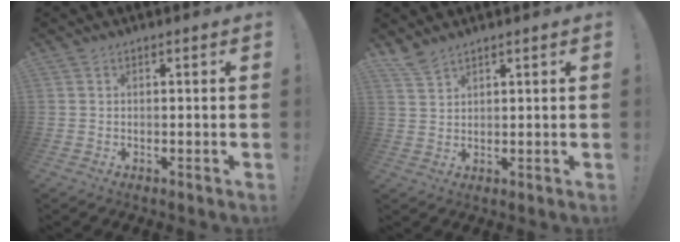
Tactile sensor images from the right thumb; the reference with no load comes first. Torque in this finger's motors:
{"motor_torque": [-0.07, -0.06, 0.34, -0.04, 0.00]}